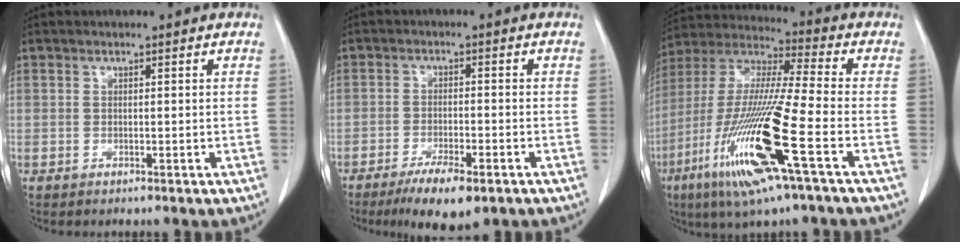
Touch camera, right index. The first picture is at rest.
{"total": 7.3, "force": [-4.8, 1.5, 5.4], "torque": [-0.090, -0.013, -0.075]}
{"total": 20.0, "force": [-7.8, 0.6, 18.4], "torque": [-0.404, -0.035, -0.153]}